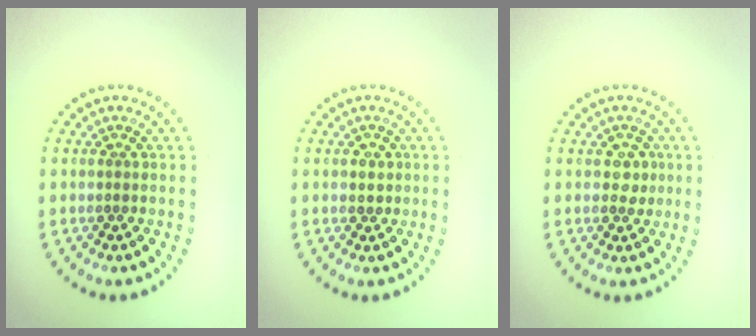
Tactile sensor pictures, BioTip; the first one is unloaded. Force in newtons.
{"total": 1.2, "press": 1.0, "slide": 0.6}
{"total": 1.4, "press": 1.3, "slide": 0.5}